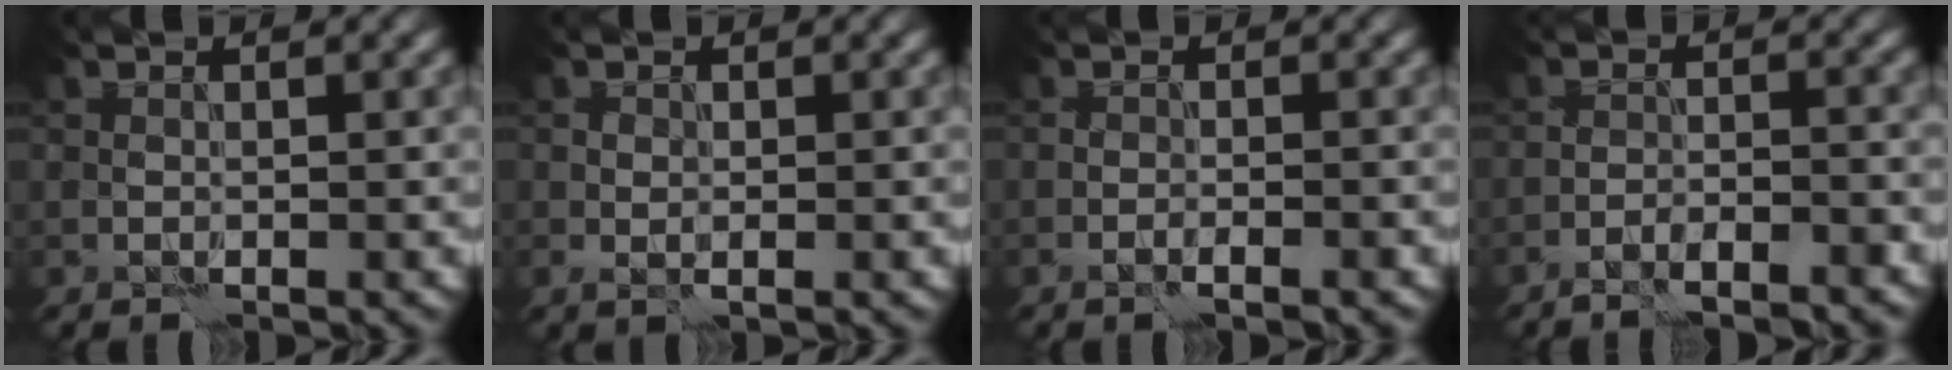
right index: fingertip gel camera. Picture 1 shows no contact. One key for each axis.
{"total": 0.7, "fx": -0.1, "fy": 0.3, "fz": 0.6, "tx": -0.014, "ty": 0.000, "tz": -0.002}
{"total": 1.2, "fx": -1.0, "fy": -0.2, "fz": 0.7, "tx": -0.009, "ty": 0.006, "tz": -0.018}
{"total": 4.1, "fx": -3.7, "fy": 0.4, "fz": 1.7, "tx": -0.027, "ty": 0.013, "tz": -0.054}